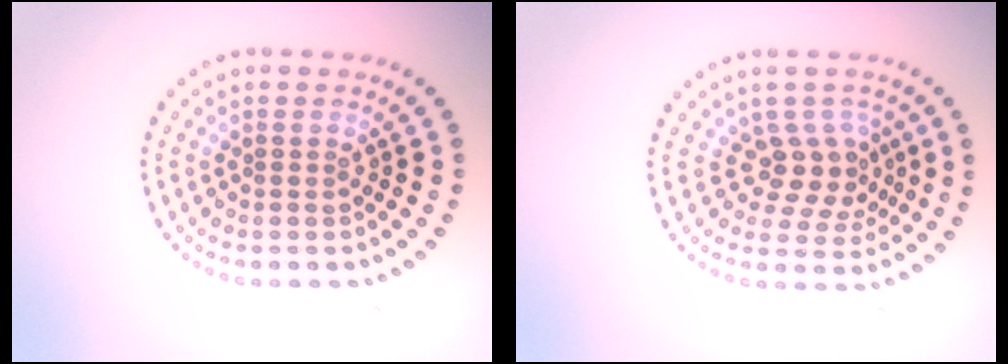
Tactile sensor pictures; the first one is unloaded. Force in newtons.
{"total": 3.2, "press": 2.7, "slide": 1.7}